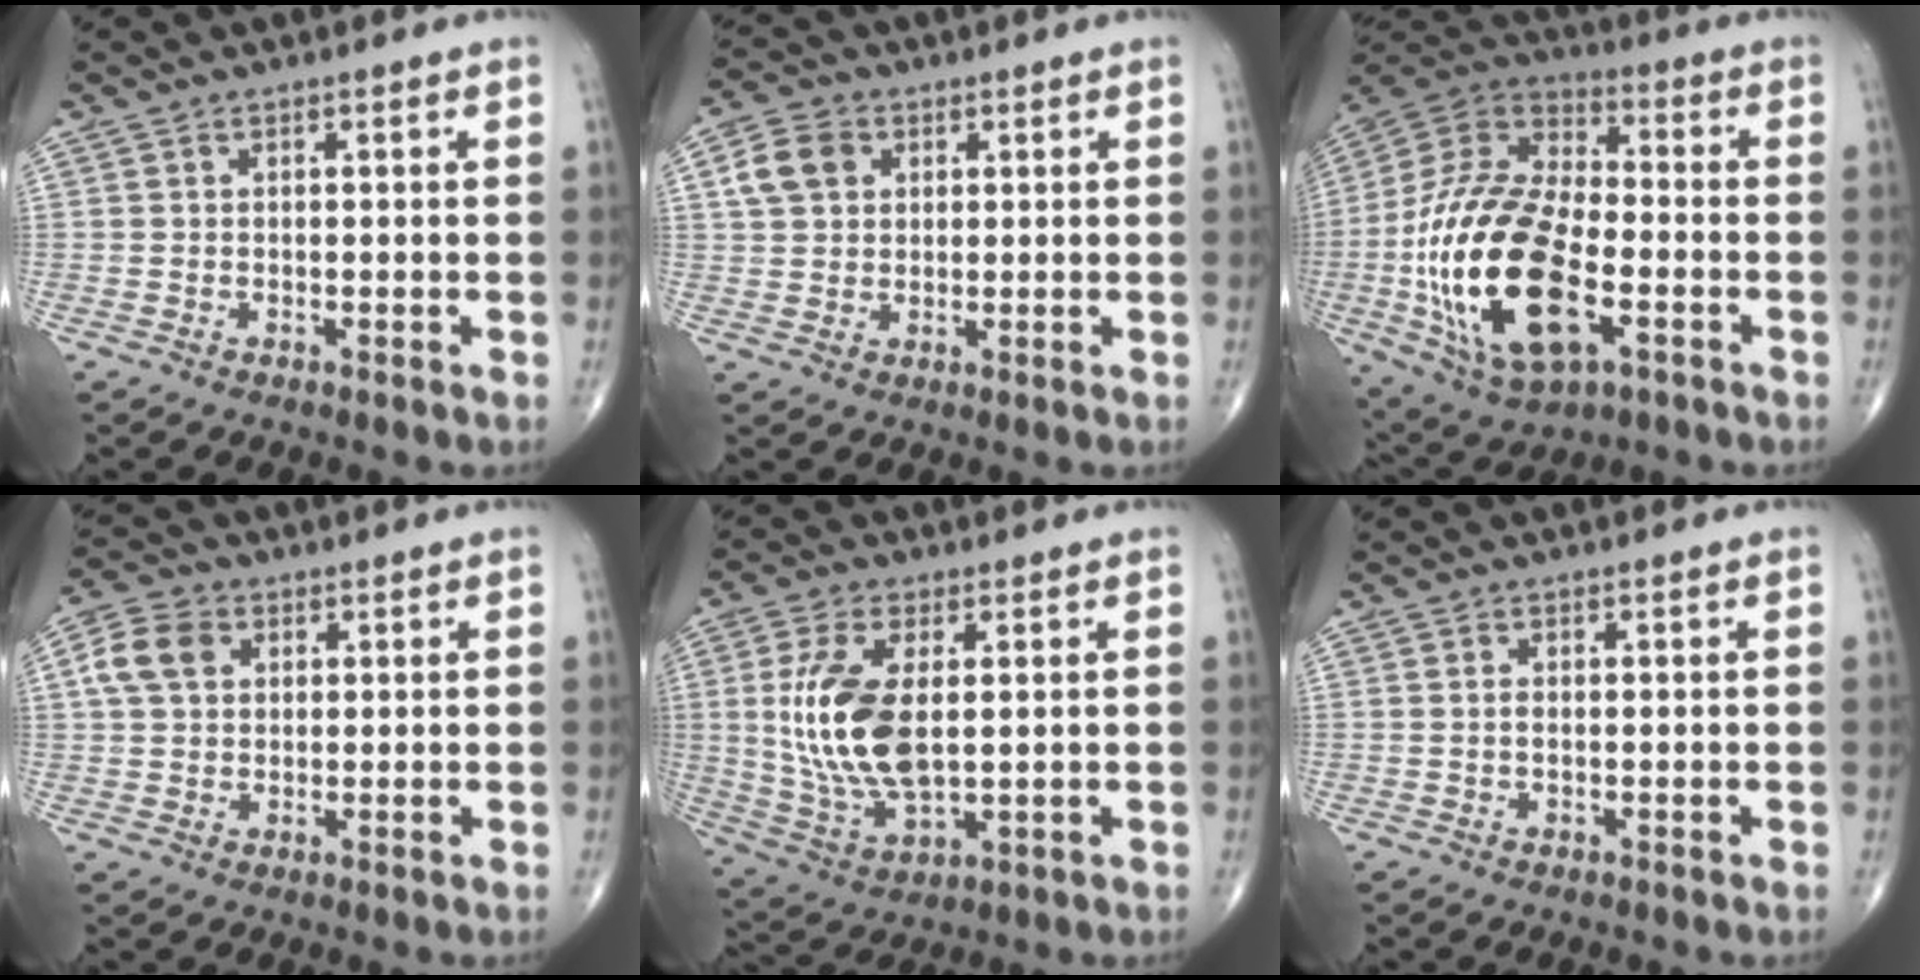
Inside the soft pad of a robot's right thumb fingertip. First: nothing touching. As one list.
[{"total": 6.5, "force": [2.1, 5.0, 3.6], "torque": [-0.055, 0.005, 0.037]}, {"total": 26.6, "force": [-6.4, 13.5, 22.0], "torque": [-0.446, 0.014, -0.106]}, {"total": 7.0, "force": [2.0, 5.2, 4.2], "torque": [-0.077, 0.009, 0.034]}, {"total": 14.6, "force": [1.6, 7.2, 12.6], "torque": [-0.263, -0.013, 0.043]}, {"total": 0.8, "force": [0.0, 0.4, 0.7], "torque": [-0.015, 0.000, -0.001]}]